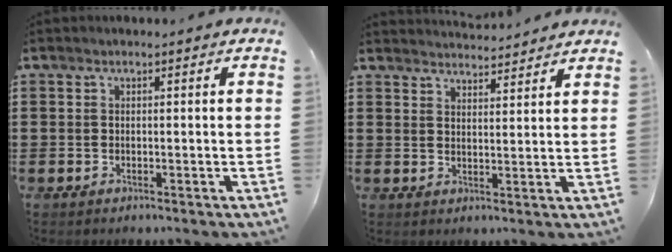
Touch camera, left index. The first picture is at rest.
{"total": 3.2, "force": [3.2, -0.1, 0.0], "torque": [-0.009, -0.014, 0.060]}